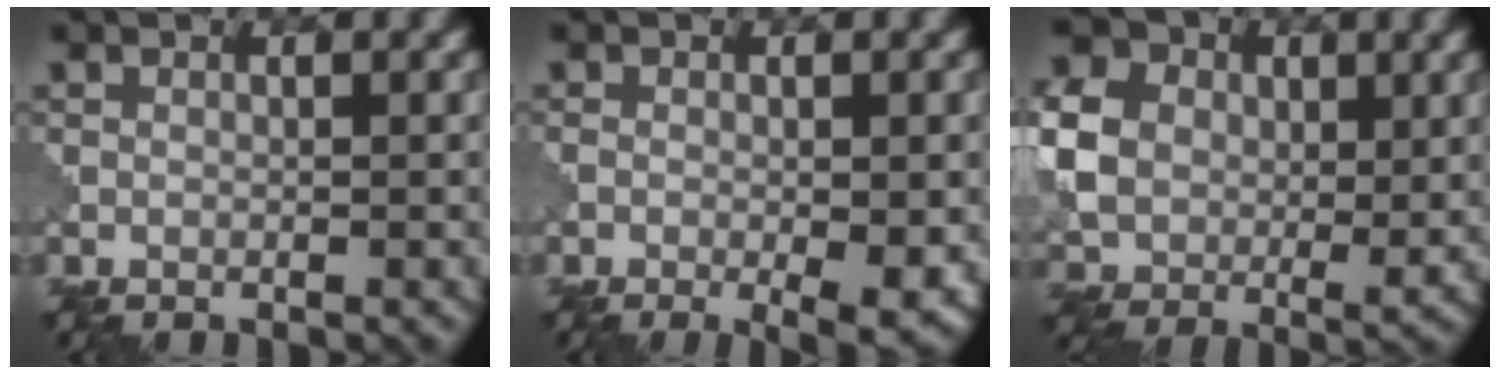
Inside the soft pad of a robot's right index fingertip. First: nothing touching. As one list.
[{"total": 4.2, "force": [-1.6, 1.0, 3.8], "torque": [-0.062, -0.015, -0.015]}, {"total": 7.0, "force": [1.4, 5.8, 3.5], "torque": [-0.109, -0.003, 0.032]}]